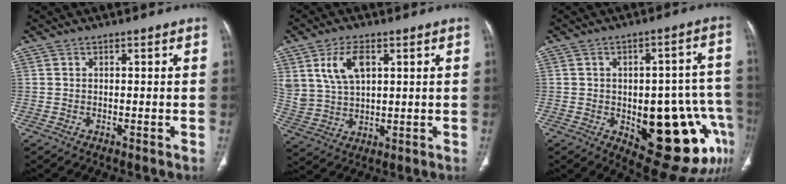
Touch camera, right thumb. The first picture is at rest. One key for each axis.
{"total": 9.1, "fx": 3.7, "fy": 5.2, "fz": 6.6, "tx": -0.123, "ty": -0.010, "tz": 0.080}
{"total": 22.1, "fx": -7.0, "fy": 9.8, "fz": 18.6, "tx": -0.177, "ty": 0.032, "tz": -0.067}